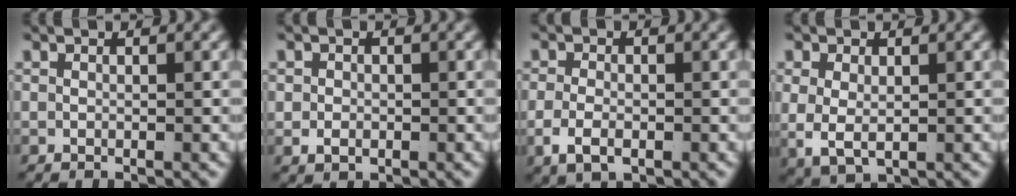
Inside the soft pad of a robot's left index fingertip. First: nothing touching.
{"total": 1.5, "force": [-0.2, 1.2, 0.8], "torque": [-0.015, -0.009, 0.005]}
{"total": 2.9, "force": [-1.2, 1.8, 1.9], "torque": [-0.041, -0.015, -0.009]}
{"total": 4.1, "force": [-0.1, 3.2, 2.6], "torque": [-0.075, -0.025, 0.015]}